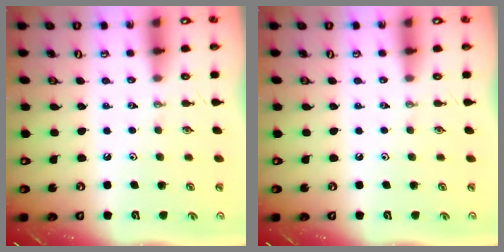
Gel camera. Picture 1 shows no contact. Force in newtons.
{"total": 0.0}